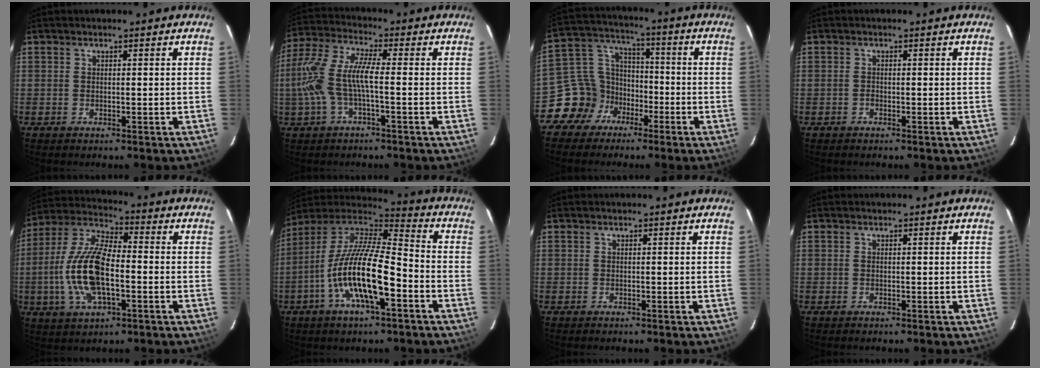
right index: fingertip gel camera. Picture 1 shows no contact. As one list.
[{"total": 10.9, "force": [-2.3, 2.4, 10.3], "torque": [-0.223, 0.002, -0.041]}, {"total": 10.6, "force": [-5.9, 8.4, 2.4], "torque": [-0.061, 0.047, -0.103]}, {"total": 0.5, "force": [-0.4, 0.3, 0.2], "torque": [-0.004, 0.001, -0.008]}, {"total": 16.0, "force": [-3.0, 6.7, 14.1], "torque": [-0.296, 0.003, -0.060]}, {"total": 18.3, "force": [-6.8, 5.3, 16.1], "torque": [-0.306, -0.018, -0.132]}, {"total": 0.0}, {"total": 0.0}]